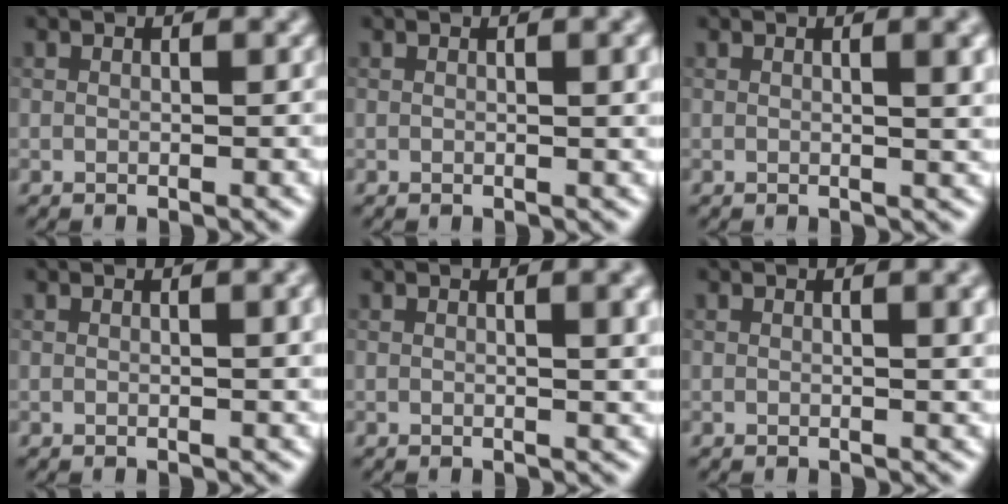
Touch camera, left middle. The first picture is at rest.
{"total": 2.2, "force": [0.6, 0.7, 2.0], "torque": [-0.019, 0.005, 0.006]}
{"total": 3.8, "force": [1.0, 1.2, 3.4], "torque": [-0.032, 0.008, 0.011]}
{"total": 2.6, "force": [0.7, 0.8, 2.4], "torque": [-0.023, 0.006, 0.007]}
{"total": 3.6, "force": [1.0, 1.2, 3.3], "torque": [-0.031, 0.007, 0.011]}
{"total": 2.8, "force": [0.9, 0.9, 2.4], "torque": [-0.021, 0.005, 0.010]}